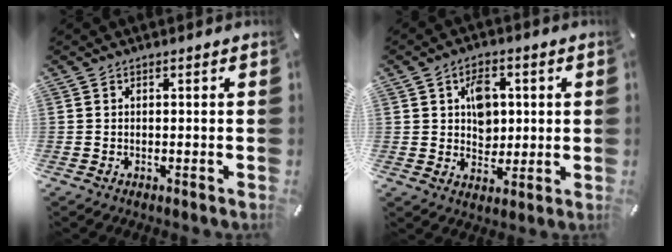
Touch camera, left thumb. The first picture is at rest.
{"total": 7.3, "force": [1.4, 6.0, 4.0], "torque": [-0.040, -0.003, 0.019]}